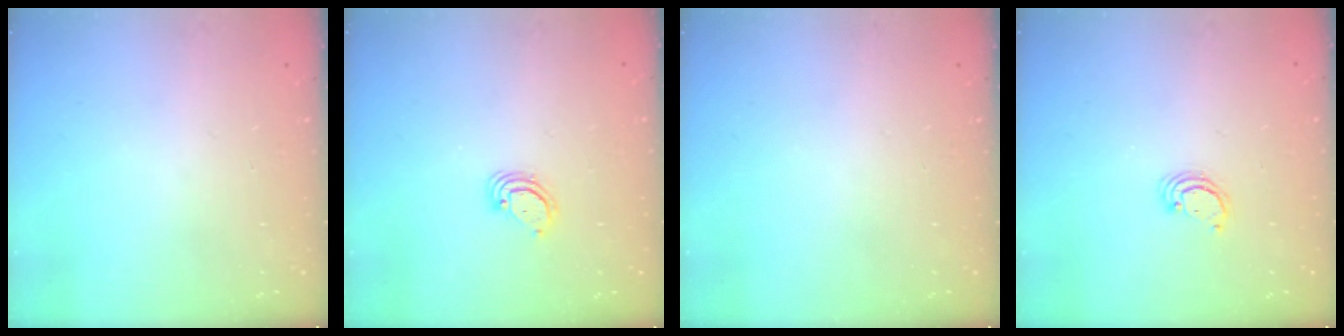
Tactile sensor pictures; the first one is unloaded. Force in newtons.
{"total": 2.9, "press": 2.9, "slide": 0.2}
{"total": 0.0}
{"total": 2.6, "press": 2.6, "slide": 0.3}